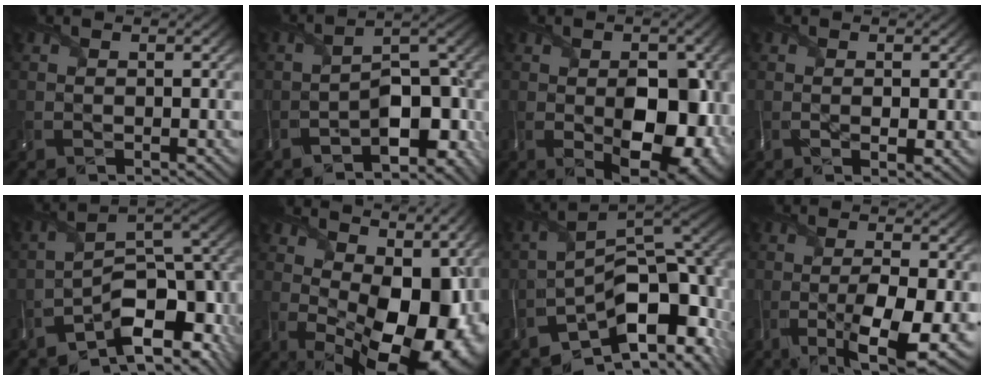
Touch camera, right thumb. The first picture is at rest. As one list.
[{"total": 11.1, "force": [-5.1, 4.9, 8.6], "torque": [-0.124, -0.012, -0.083]}, {"total": 12.6, "force": [-1.6, 7.4, 10.1], "torque": [-0.136, -0.033, 0.000]}, {"total": 2.0, "force": [-0.3, 0.7, 1.8], "torque": [-0.036, -0.008, -0.003]}, {"total": 10.6, "force": [-4.8, 5.0, 7.9], "torque": [-0.112, -0.006, -0.089]}, {"total": 16.6, "force": [1.6, 9.9, 13.2], "torque": [-0.172, -0.021, 0.063]}, {"total": 11.9, "force": [-6.9, 5.5, 8.0], "torque": [-0.116, -0.007, -0.128]}, {"total": 8.7, "force": [-3.0, 2.4, 7.8], "torque": [-0.133, -0.012, -0.047]}]